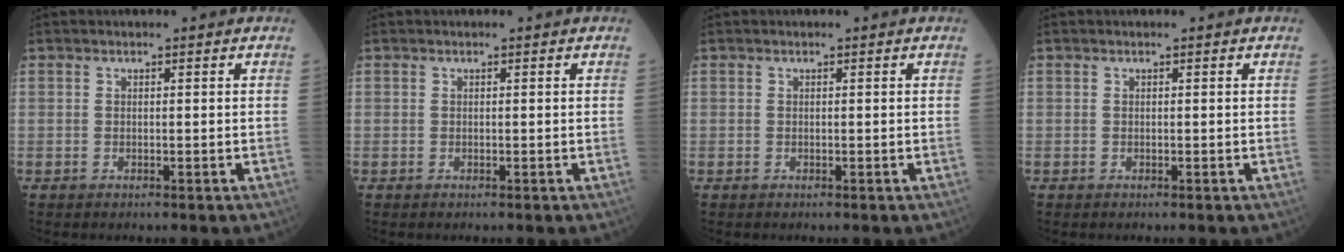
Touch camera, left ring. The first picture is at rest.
{"total": 0.0}
{"total": 0.0}
{"total": 0.0}